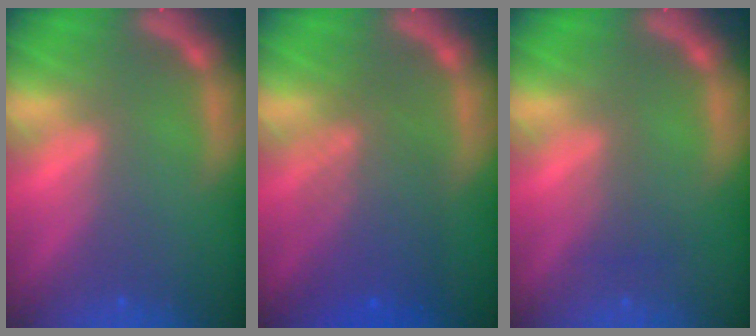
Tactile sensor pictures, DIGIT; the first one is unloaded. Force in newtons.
{"total": 6.1}
{"total": 1.5}